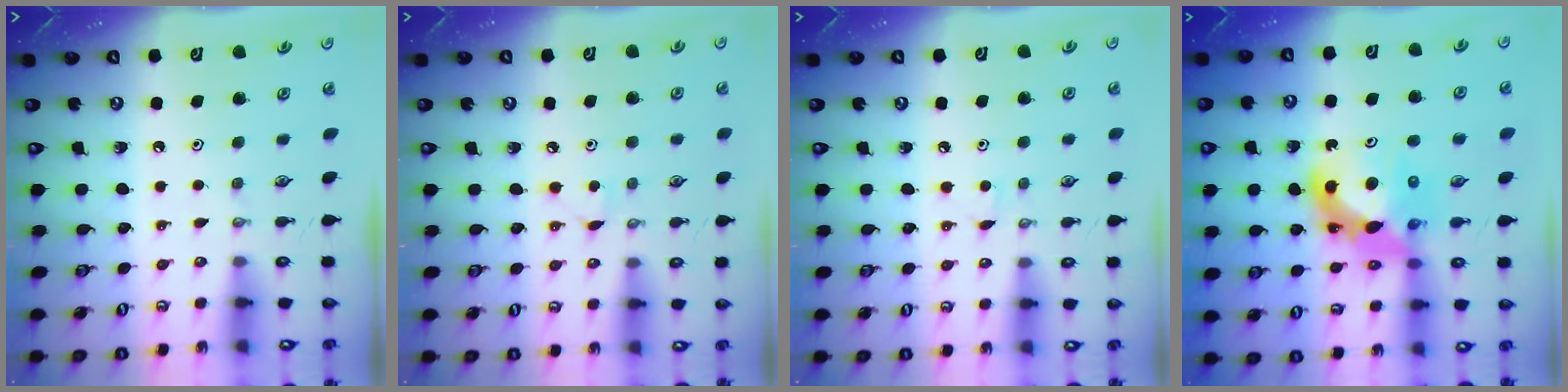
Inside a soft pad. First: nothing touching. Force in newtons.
{"total": 3.1, "press": 3.1, "slide": 0.4}
{"total": 2.8, "press": 2.8, "slide": 0.3}
{"total": 11.6, "press": 11.5, "slide": 1.0}